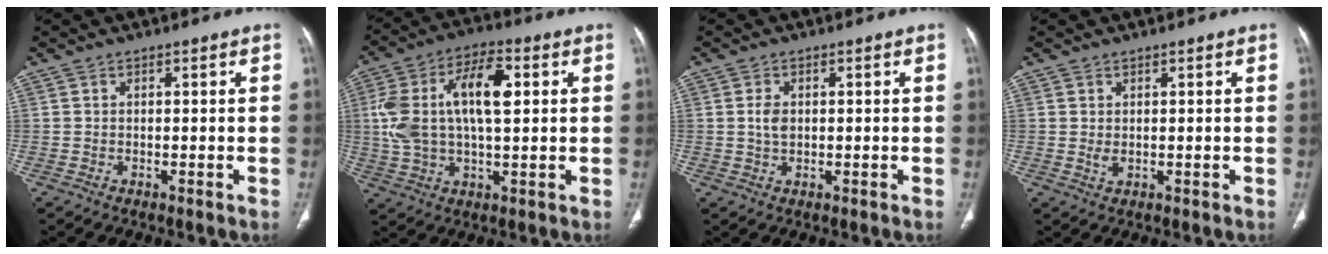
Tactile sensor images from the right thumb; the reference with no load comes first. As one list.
[{"total": 16.1, "force": [2.8, 7.9, 13.7], "torque": [-0.261, 0.026, 0.051]}, {"total": 2.7, "force": [0.3, 1.8, 1.9], "torque": [-0.031, 0.002, 0.006]}, {"total": 1.2, "force": [0.3, 0.7, 0.9], "torque": [-0.009, -0.004, 0.011]}]